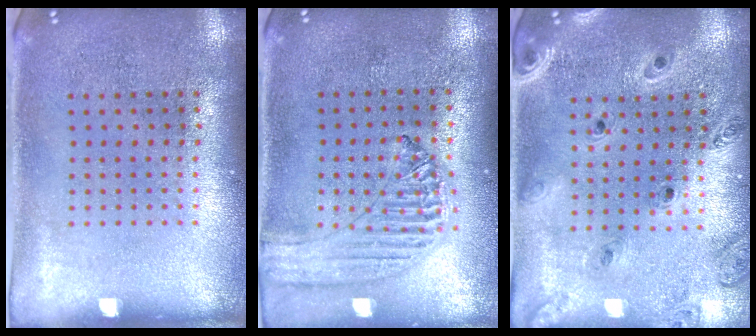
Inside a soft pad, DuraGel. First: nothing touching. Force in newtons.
{"total": 1.2, "press": 1.2, "slide": 0.1}
{"total": 1.3, "press": 1.3, "slide": 0.2}